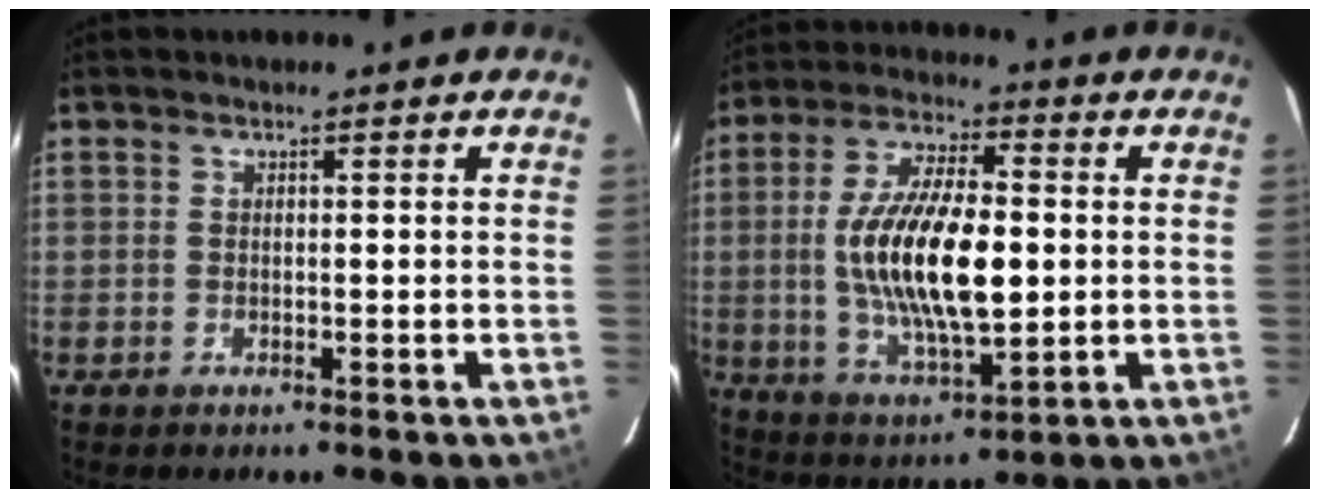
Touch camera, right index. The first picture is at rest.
{"total": 17.9, "force": [-0.2, 7.0, 16.4], "torque": [-0.313, -0.004, 0.002]}